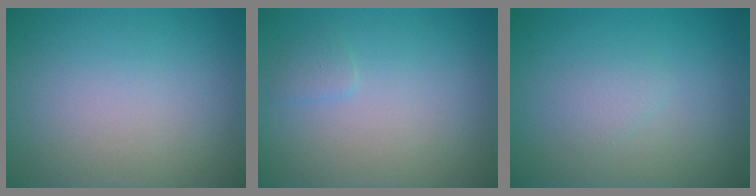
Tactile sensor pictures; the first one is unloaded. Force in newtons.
{"total": 0.7, "press": 0.7, "slide": 0.1}
{"total": 1.0, "press": 1.0, "slide": 0.0}